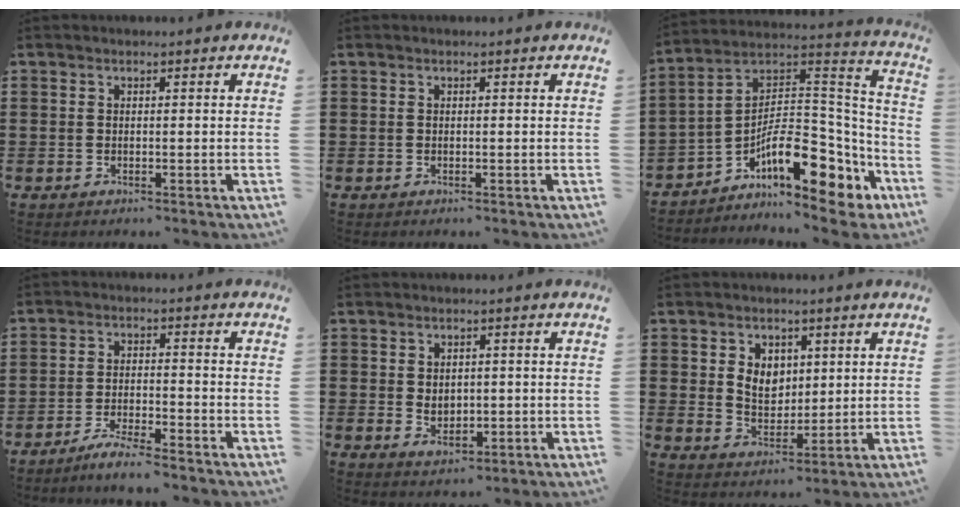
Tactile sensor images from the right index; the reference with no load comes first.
{"total": 0.0}
{"total": 13.3, "force": [-6.9, 6.0, 9.6], "torque": [-0.130, 0.004, -0.119]}
{"total": 3.9, "force": [-3.7, -0.6, 1.0], "torque": [-0.018, 0.000, -0.073]}
{"total": 2.3, "force": [0.2, 1.9, 1.4], "torque": [-0.024, 0.003, 0.000]}
{"total": 4.6, "force": [1.5, 3.6, 2.5], "torque": [-0.045, 0.005, 0.022]}